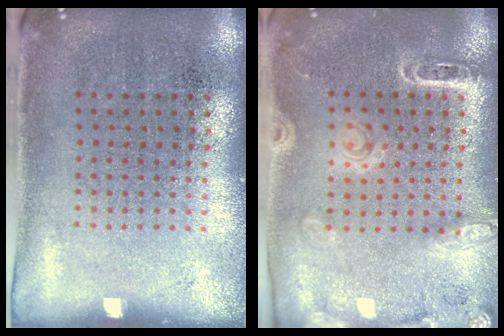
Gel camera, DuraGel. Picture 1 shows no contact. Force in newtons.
{"total": 1.8, "press": 1.7, "slide": 0.6}